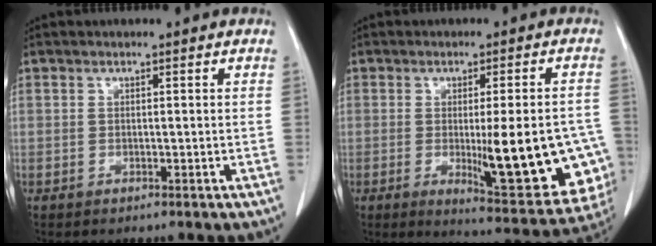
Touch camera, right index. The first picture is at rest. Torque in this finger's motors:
{"motor_torque": [1.51, -0.26, 0.38, 0.08]}